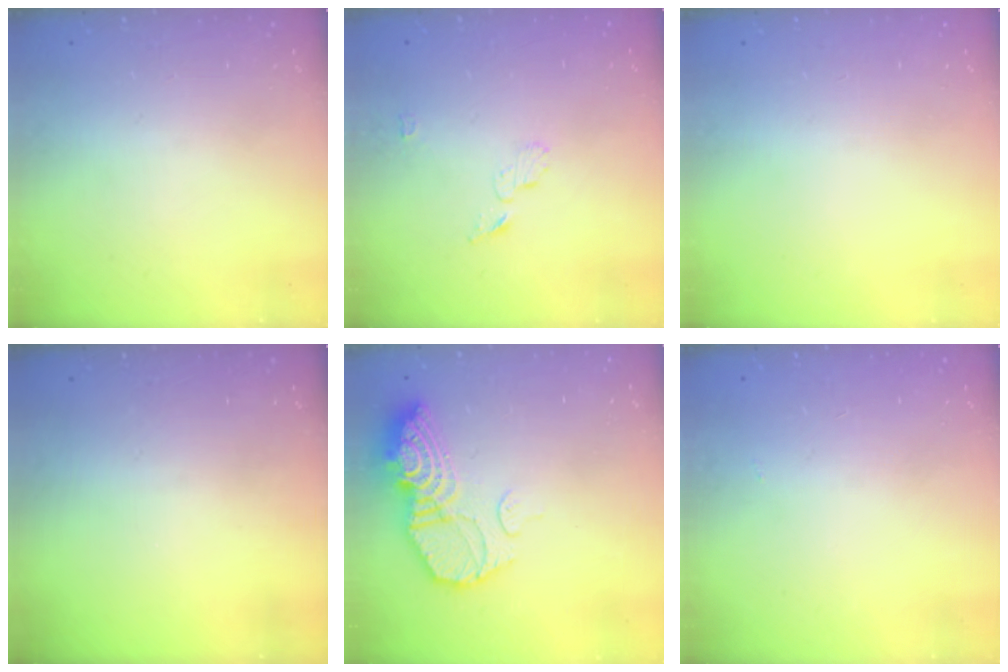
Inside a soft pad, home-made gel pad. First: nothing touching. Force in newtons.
{"total": 4.0, "press": 4.0, "slide": 0.5}
{"total": 0.0}
{"total": 0.0}
{"total": 15.3, "press": 15.2, "slide": 1.5}
{"total": 5.9, "press": 2.2, "slide": 5.5}